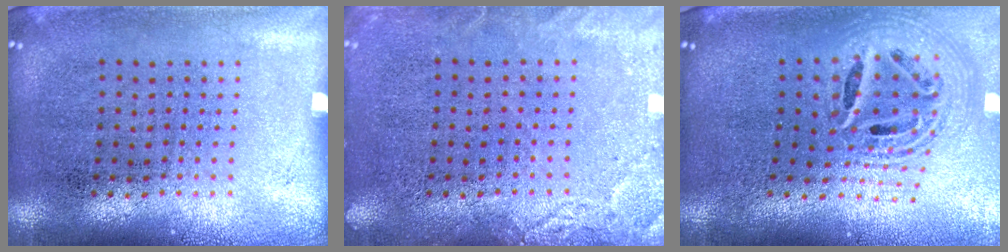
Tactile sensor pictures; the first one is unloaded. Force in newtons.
{"total": 2.6, "press": 2.6, "slide": 0.4}
{"total": 2.4, "press": 1.8, "slide": 1.7}